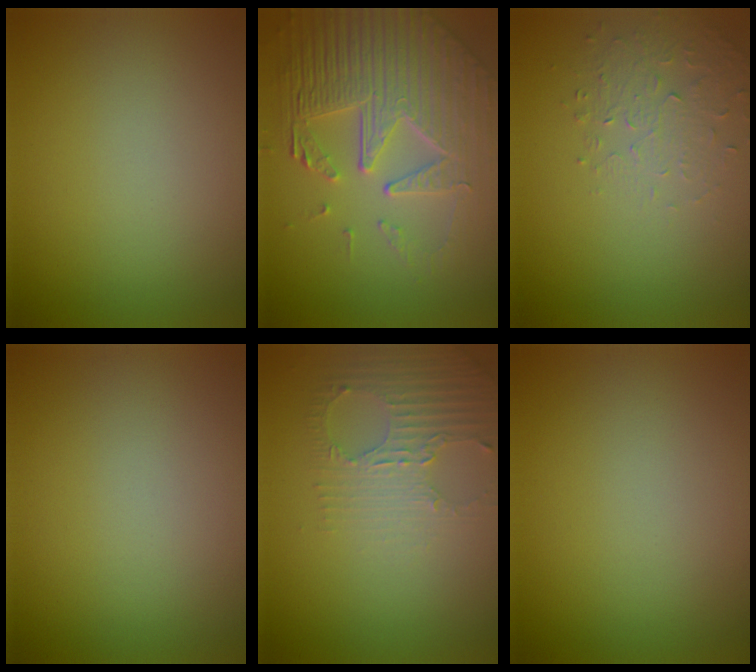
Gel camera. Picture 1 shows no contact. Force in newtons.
{"total": 8.2, "press": 5.7, "slide": 5.8}
{"total": 1.6, "press": 1.1, "slide": 1.2}
{"total": 0.0}
{"total": 2.9, "press": 2.3, "slide": 1.8}
{"total": 0.0}